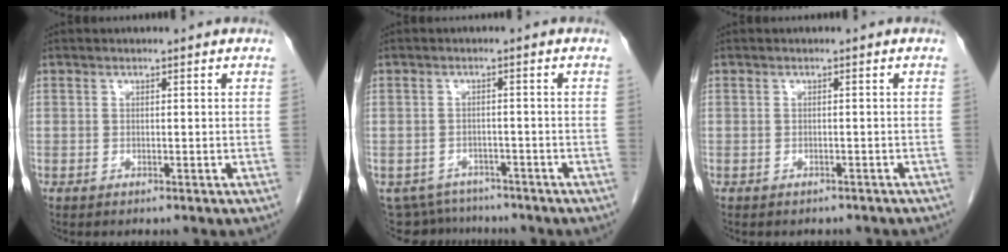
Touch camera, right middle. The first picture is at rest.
{"total": 6.6, "force": [-6.0, 2.8, -0.2], "torque": [0.004, 0.007, -0.081]}
{"total": 3.9, "force": [-3.4, 1.5, 1.1], "torque": [-0.016, -0.001, -0.036]}